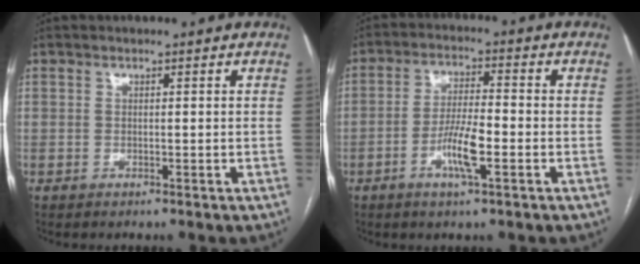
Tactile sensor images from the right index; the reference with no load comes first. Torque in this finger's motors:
{"motor_torque": [0.41, 0.09, 0.10, 0.06]}